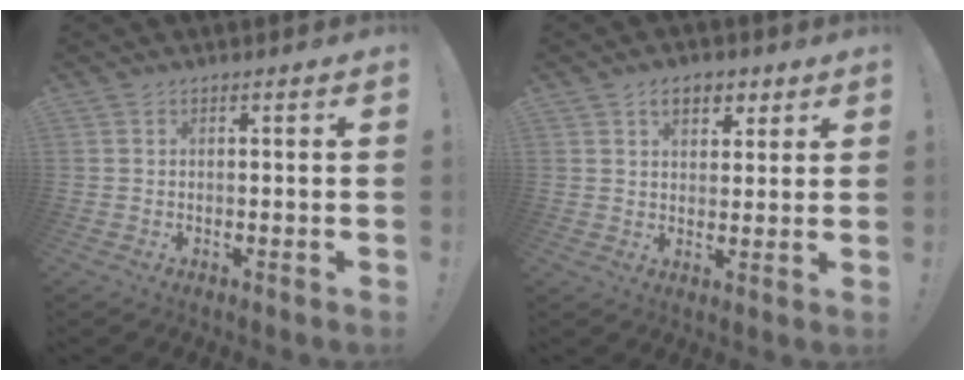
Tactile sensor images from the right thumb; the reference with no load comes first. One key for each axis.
{"total": 6.9, "fx": 3.5, "fy": 4.6, "fz": 3.9, "tx": -0.046, "ty": -0.006, "tz": 0.060}